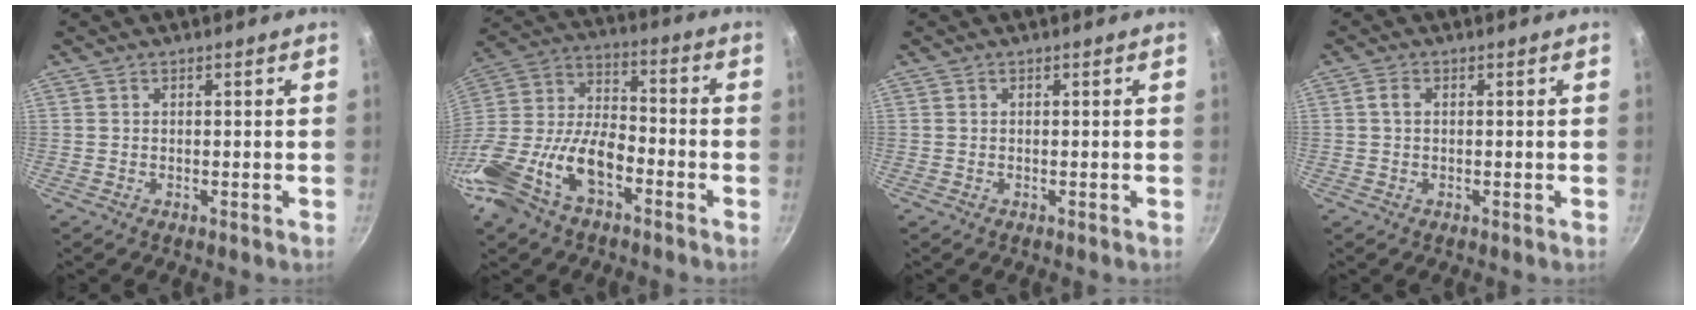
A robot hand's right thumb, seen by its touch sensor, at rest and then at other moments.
{"total": 20.7, "force": [-9.2, 11.3, 14.8], "torque": [-0.283, 0.047, -0.193]}
{"total": 0.0}
{"total": 1.6, "force": [0.2, 1.0, 1.2], "torque": [-0.024, 0.005, 0.002]}